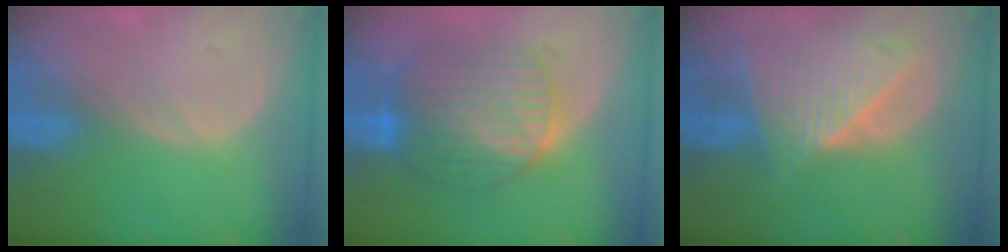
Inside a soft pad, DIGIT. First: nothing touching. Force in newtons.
{"total": 10.3, "press": 10.2, "slide": 0.8}
{"total": 9.2, "press": 8.2, "slide": 4.1}